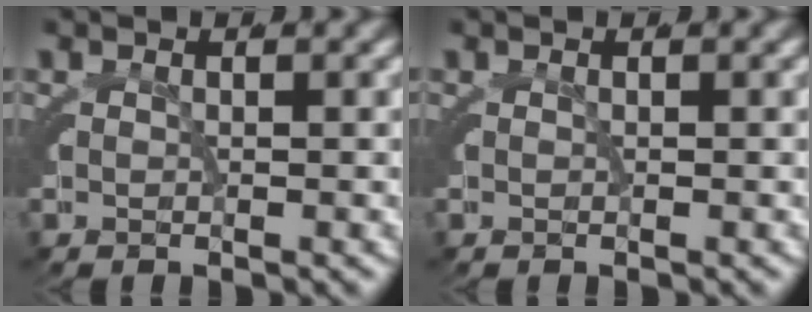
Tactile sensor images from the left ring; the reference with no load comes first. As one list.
[{"total": 0.0}]